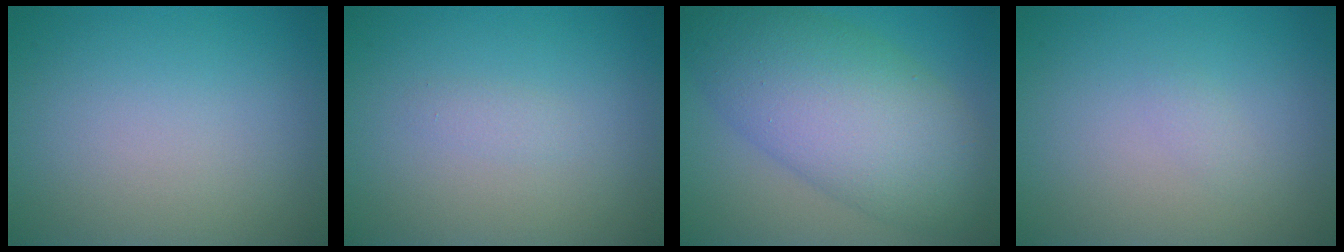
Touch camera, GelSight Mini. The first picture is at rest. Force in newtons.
{"total": 0.8, "press": 0.8, "slide": 0.0}
{"total": 10.4, "press": 10.4, "slide": 0.2}
{"total": 0.6, "press": 0.6, "slide": 0.1}